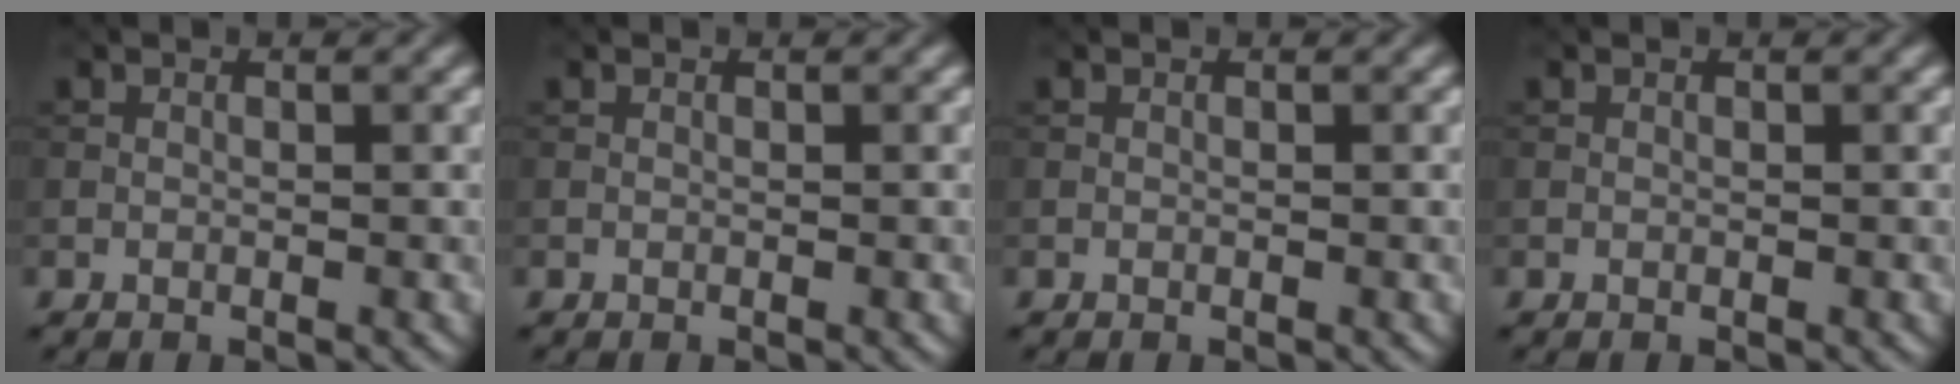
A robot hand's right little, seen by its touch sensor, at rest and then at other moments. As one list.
[{"total": 0.0}, {"total": 0.0}, {"total": 0.0}]